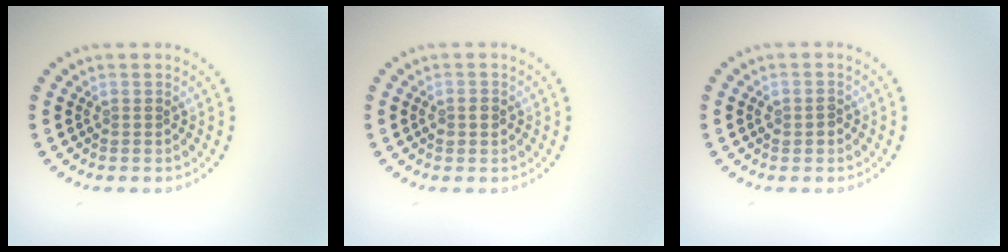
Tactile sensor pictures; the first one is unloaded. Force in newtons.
{"total": 1.5, "press": 1.5, "slide": 0.2}
{"total": 1.1, "press": 1.1, "slide": 0.1}